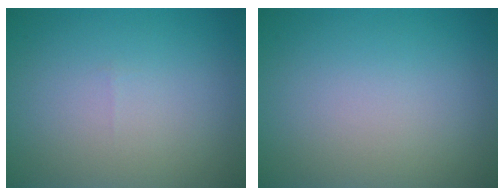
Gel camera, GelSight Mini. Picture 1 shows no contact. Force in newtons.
{"total": 0.0}